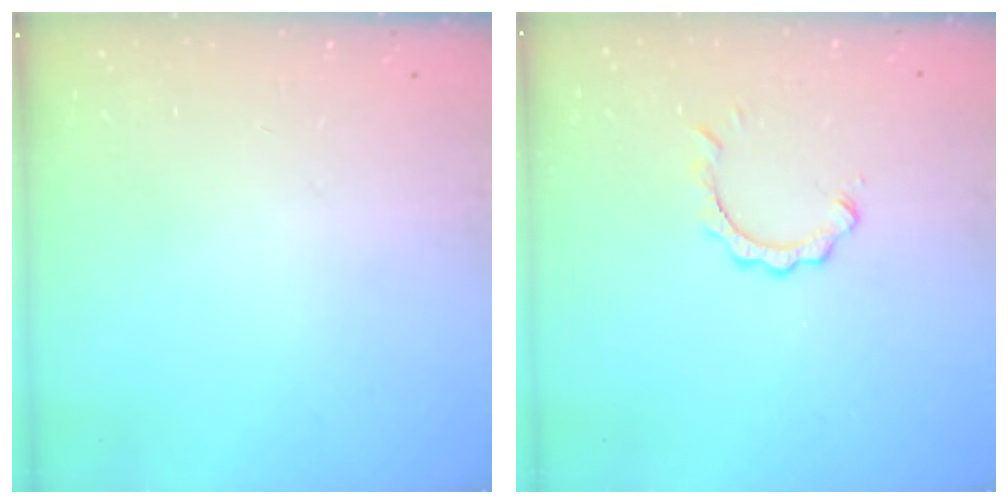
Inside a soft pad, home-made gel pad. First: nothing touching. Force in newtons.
{"total": 2.0, "press": 2.0, "slide": 0.2}